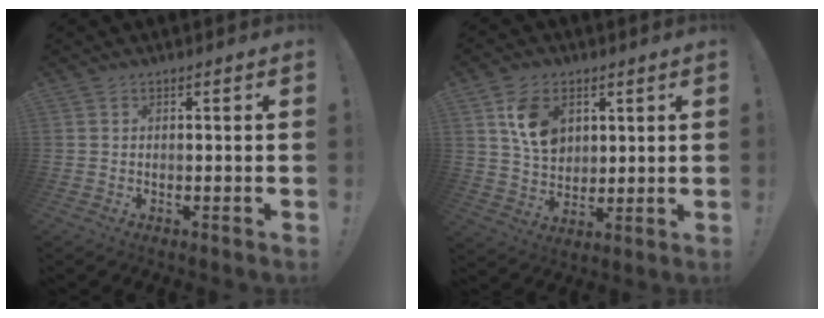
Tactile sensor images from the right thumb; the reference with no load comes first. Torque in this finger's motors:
{"motor_torque": [0.04, 0.39, 0.26, 0.34, 0.02]}